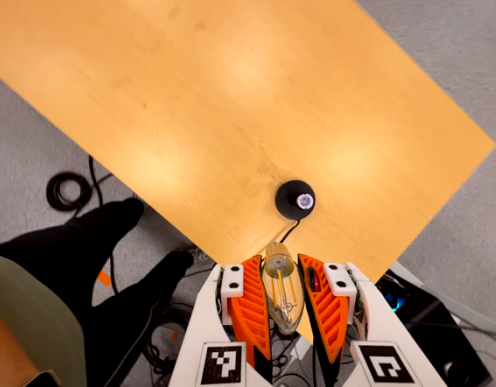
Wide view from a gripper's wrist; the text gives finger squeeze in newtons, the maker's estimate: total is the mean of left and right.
{"total": 19.4, "left": 20.3, "right": 18.4}